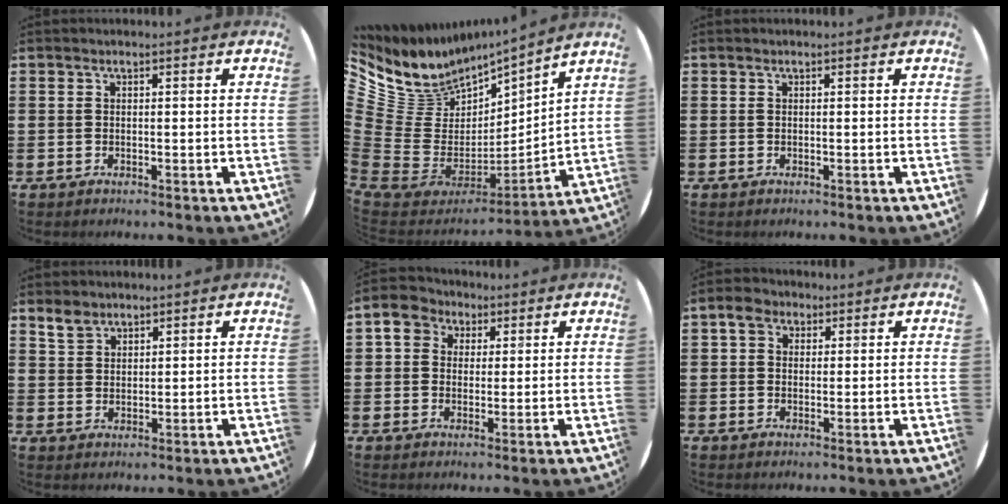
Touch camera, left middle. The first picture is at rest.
{"total": 6.8, "force": [3.7, 5.6, 0.7], "torque": [-0.069, -0.052, 0.072]}
{"total": 0.0}
{"total": 2.5, "force": [2.2, 1.2, 0.4], "torque": [-0.012, 0.001, 0.043]}
{"total": 4.1, "force": [2.2, 3.4, 0.6], "torque": [-0.021, 0.014, 0.038]}
{"total": 2.7, "force": [1.6, 2.0, 0.9], "torque": [-0.017, 0.008, 0.028]}